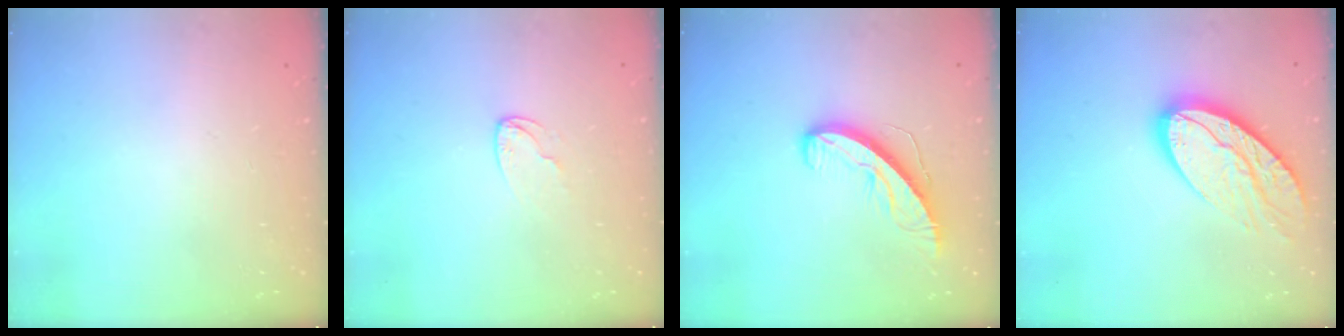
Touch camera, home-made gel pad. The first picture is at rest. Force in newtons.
{"total": 6.3, "press": 6.3, "slide": 0.6}
{"total": 8.9, "press": 8.9, "slide": 0.2}
{"total": 14.9, "press": 14.9, "slide": 1.1}